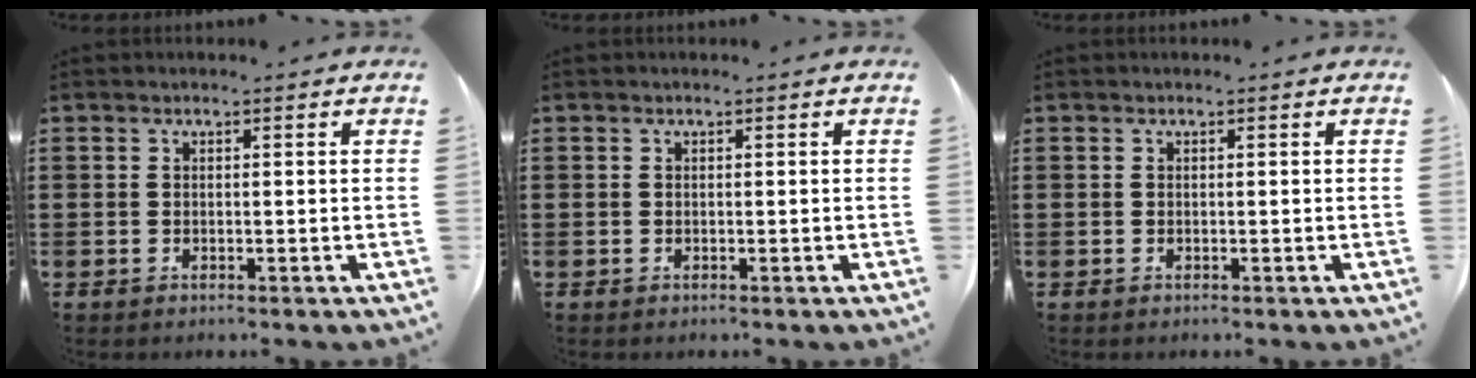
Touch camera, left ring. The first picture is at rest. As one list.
[{"total": 0.0}, {"total": 0.0}]